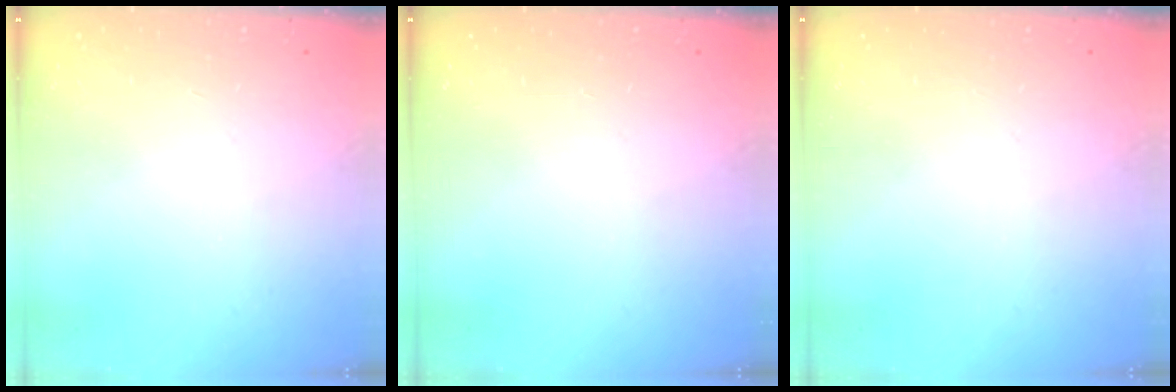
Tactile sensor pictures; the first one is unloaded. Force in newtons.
{"total": 0.0}
{"total": 0.0}